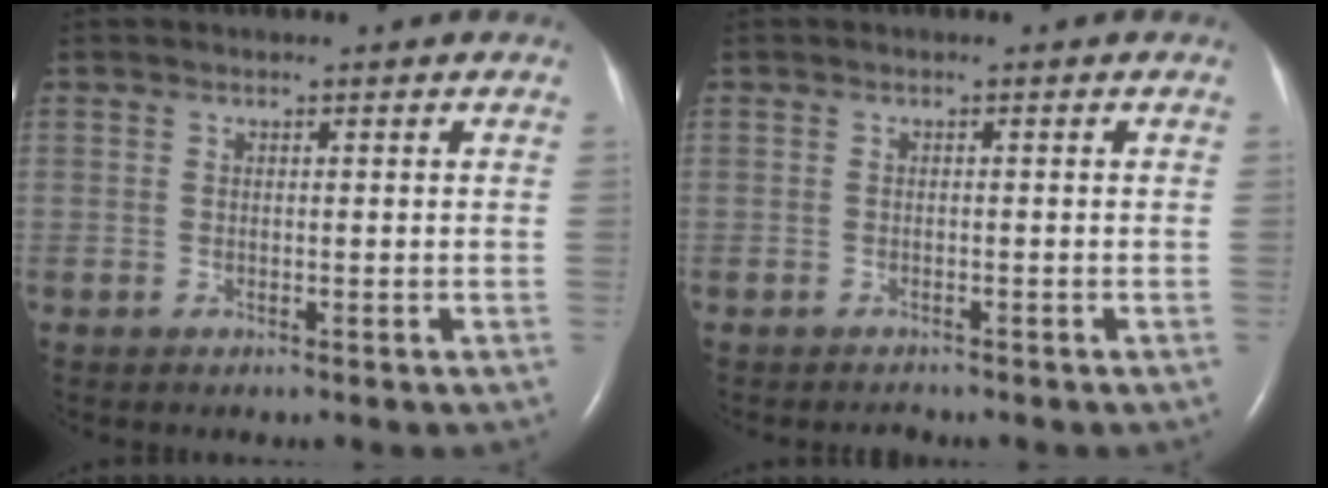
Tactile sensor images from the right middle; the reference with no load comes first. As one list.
[{"total": 1.2, "force": [-1.2, 0.2, 0.1], "torque": [-0.004, -0.005, -0.016]}]